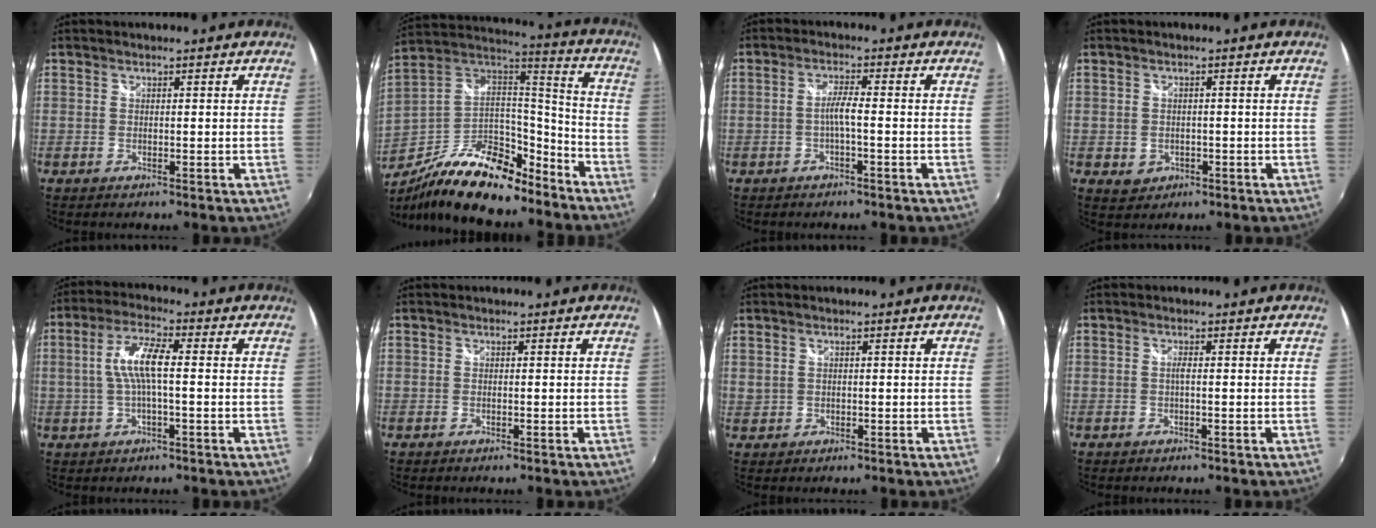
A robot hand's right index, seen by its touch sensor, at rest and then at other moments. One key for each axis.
{"total": 24.2, "fx": -17.6, "fy": 9.6, "fz": 13.6, "tx": -0.263, "ty": -0.004, "tz": -0.292}
{"total": 2.7, "fx": -1.0, "fy": -0.2, "fz": 2.5, "tx": -0.049, "ty": 0.003, "tz": -0.019}
{"total": 3.6, "fx": -1.1, "fy": 3.1, "fz": 1.4, "tx": -0.032, "ty": -0.001, "tz": -0.009}
{"total": 7.5, "fx": 0.0, "fy": 1.6, "fz": 7.3, "tx": -0.148, "ty": 0.008, "tz": 0.004}
{"total": 0.0}
{"total": 1.5, "fx": 0.5, "fy": 1.3, "fz": 0.6, "tx": -0.012, "ty": 0.001, "tz": 0.013}
{"total": 0.9, "fx": -0.2, "fy": -0.1, "fz": 0.9, "tx": -0.016, "ty": 0.002, "tz": -0.006}